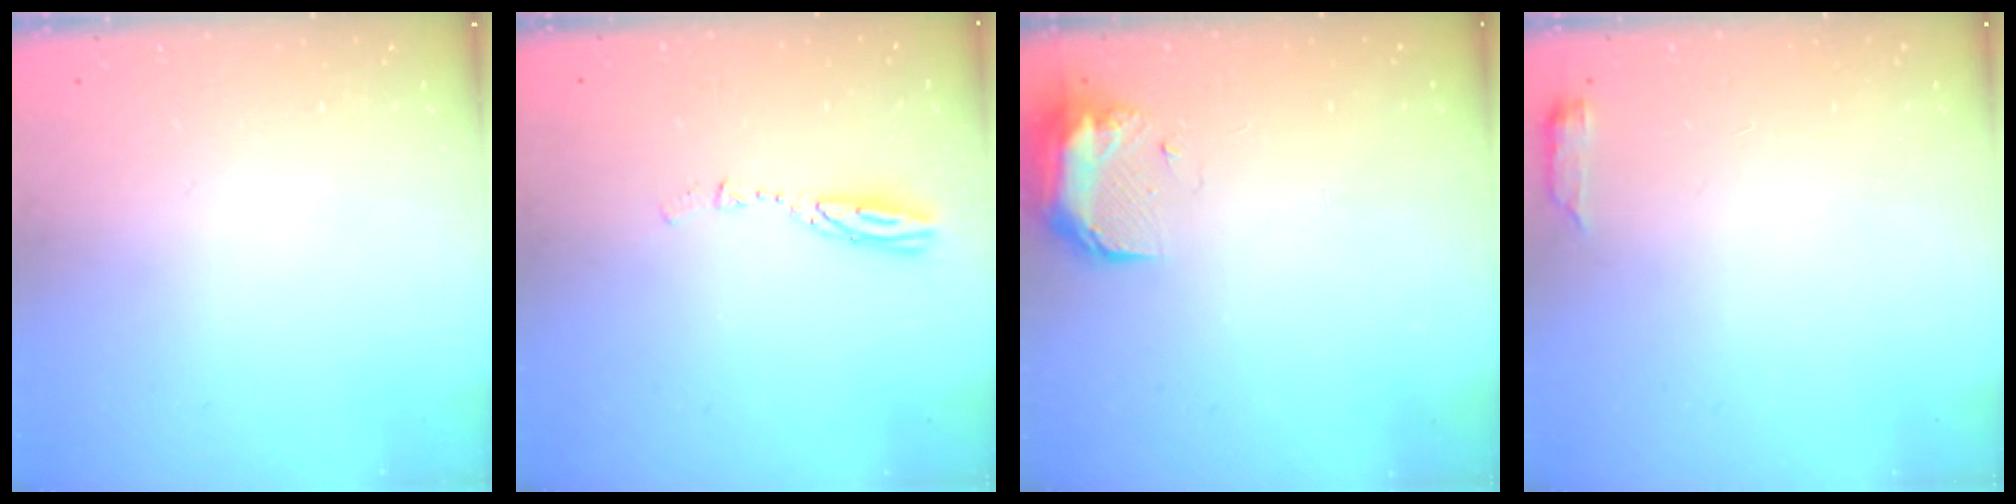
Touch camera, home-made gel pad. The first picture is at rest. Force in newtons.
{"total": 3.4, "press": 3.4, "slide": 0.2}
{"total": 11.4, "press": 9.6, "slide": 6.1}
{"total": 2.6, "press": 2.6, "slide": 0.5}